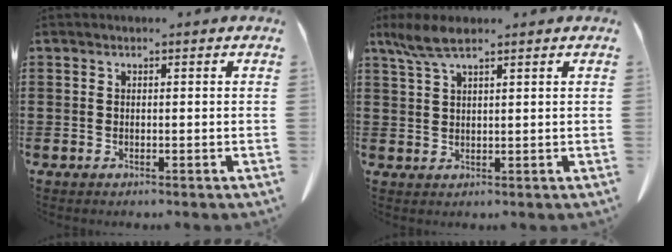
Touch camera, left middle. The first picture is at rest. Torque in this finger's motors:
{"motor_torque": [0.07, 0.08, 0.29, 0.06]}